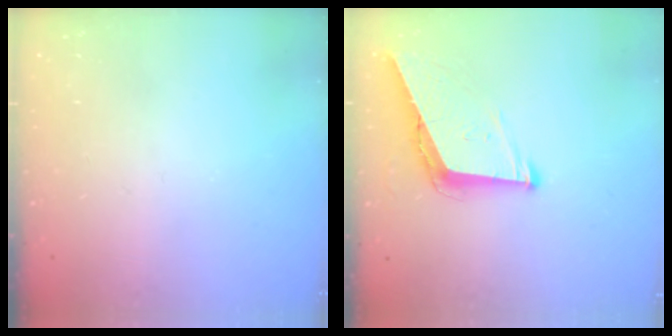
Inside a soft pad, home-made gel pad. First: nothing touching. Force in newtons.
{"total": 7.8, "press": 7.8, "slide": 0.9}